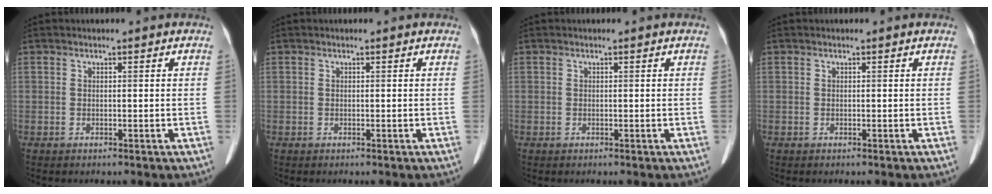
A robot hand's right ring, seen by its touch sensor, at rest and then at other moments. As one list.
[{"total": 0.0}, {"total": 0.0}, {"total": 0.0}]